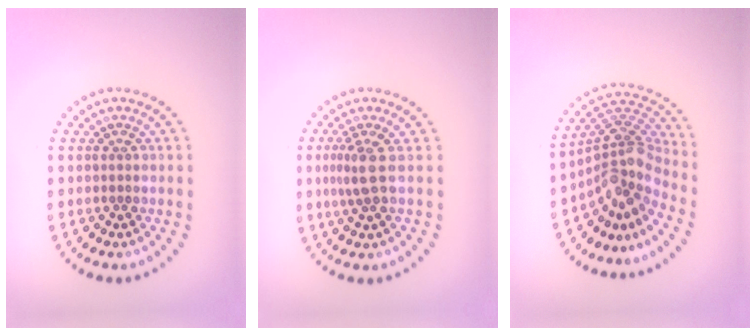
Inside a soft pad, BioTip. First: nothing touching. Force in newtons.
{"total": 2.2, "press": 1.7, "slide": 1.4}
{"total": 4.7, "press": 3.1, "slide": 3.6}